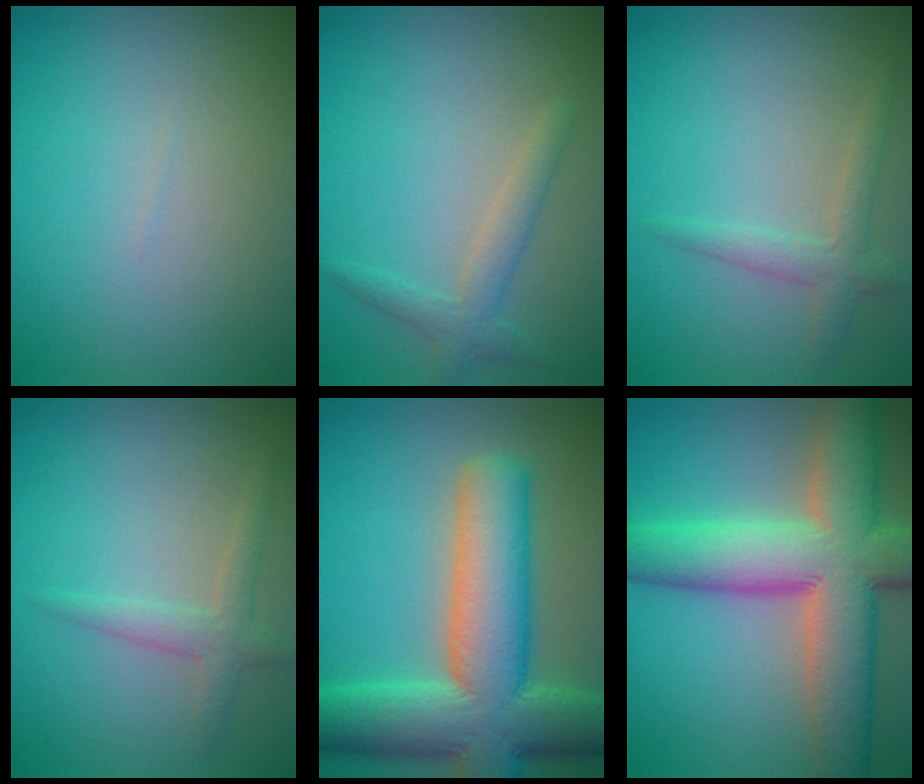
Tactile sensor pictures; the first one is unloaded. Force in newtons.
{"total": 2.3, "press": 2.3, "slide": 0.1}
{"total": 2.1, "press": 2.1, "slide": 0.1}
{"total": 2.1, "press": 2.0, "slide": 0.1}
{"total": 12.5, "press": 12.4, "slide": 0.7}
{"total": 11.8, "press": 11.8, "slide": 0.8}